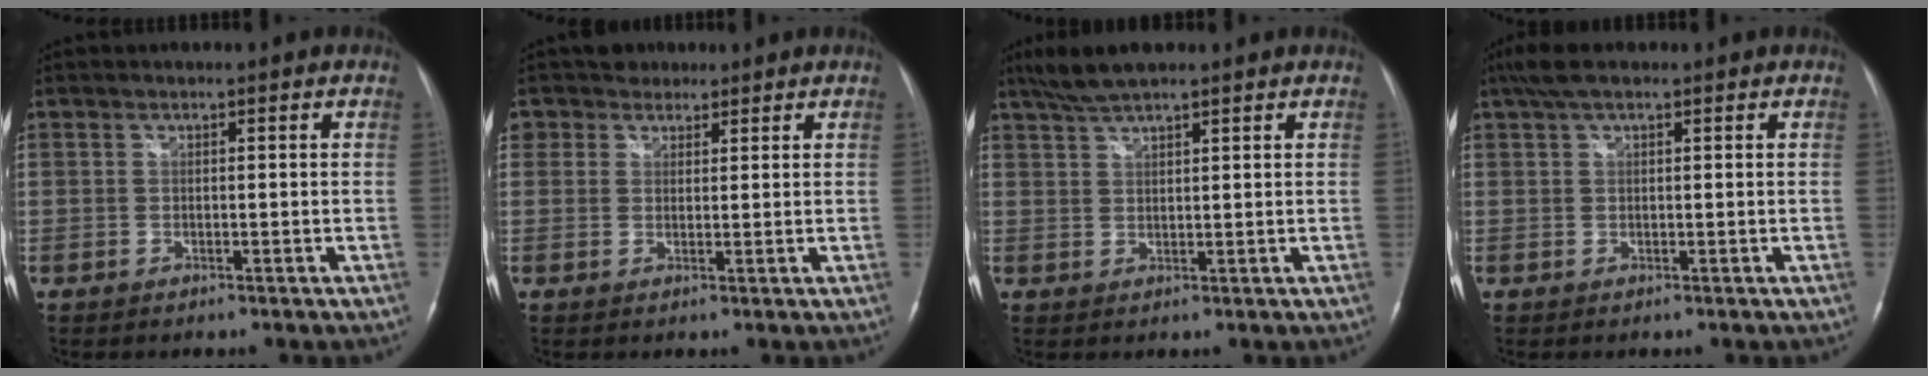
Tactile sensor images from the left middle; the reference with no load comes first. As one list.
[{"total": 3.3, "force": [2.2, 2.5, -0.2], "torque": [0.006, 0.014, 0.033]}, {"total": 5.6, "force": [4.5, 0.8, 3.2], "torque": [-0.069, 0.018, 0.085]}, {"total": 4.2, "force": [2.9, 1.2, 2.8], "torque": [-0.063, 0.028, 0.054]}]